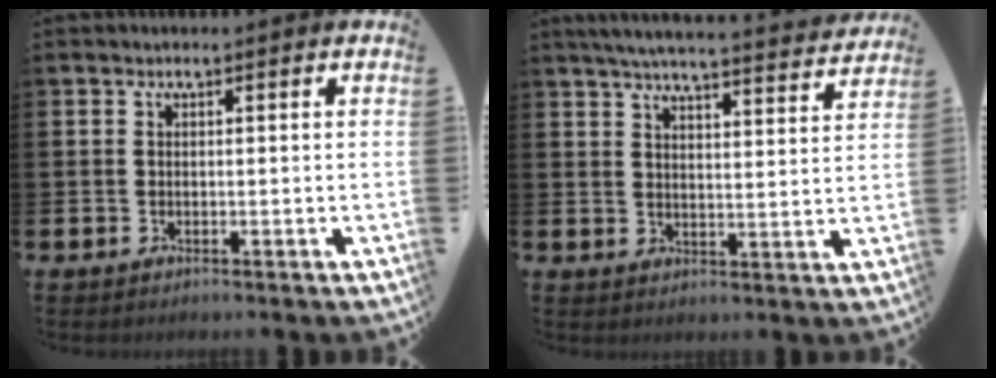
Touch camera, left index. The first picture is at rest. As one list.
[{"total": 5.7, "force": [5.4, 0.1, 1.6], "torque": [-0.043, -0.039, 0.094]}]